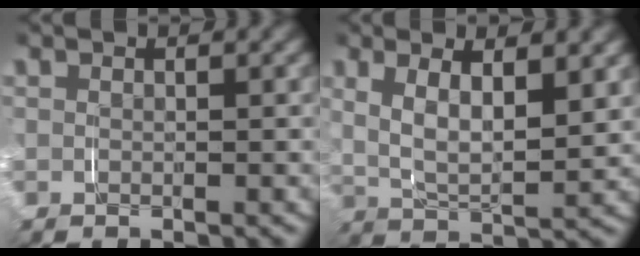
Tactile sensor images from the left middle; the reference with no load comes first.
{"total": 5.2, "force": [1.4, 2.4, 4.3], "torque": [-0.083, -0.008, 0.028]}